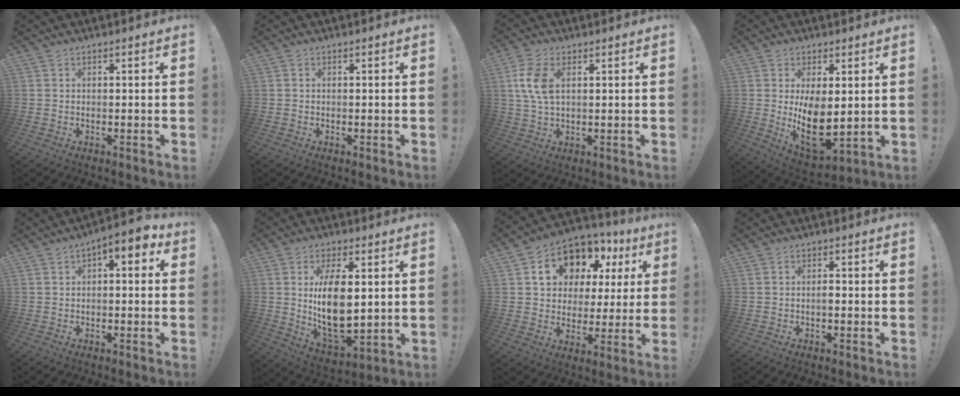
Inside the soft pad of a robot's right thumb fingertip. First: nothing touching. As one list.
[{"total": 0.0}, {"total": 8.7, "force": [2.2, 4.9, 6.8], "torque": [-0.130, 0.000, 0.039]}, {"total": 14.0, "force": [1.0, 7.5, 11.8], "torque": [-0.188, -0.038, 0.028]}, {"total": 4.0, "force": [0.4, 2.0, 3.4], "torque": [-0.038, -0.007, 0.002]}, {"total": 15.4, "force": [2.6, 7.5, 13.2], "torque": [-0.245, -0.025, 0.043]}, {"total": 14.2, "force": [7.8, 9.8, 6.8], "torque": [-0.108, -0.052, 0.149]}, {"total": 1.6, "force": [-0.7, 0.6, 1.4], "torque": [-0.022, 0.005, -0.012]}]